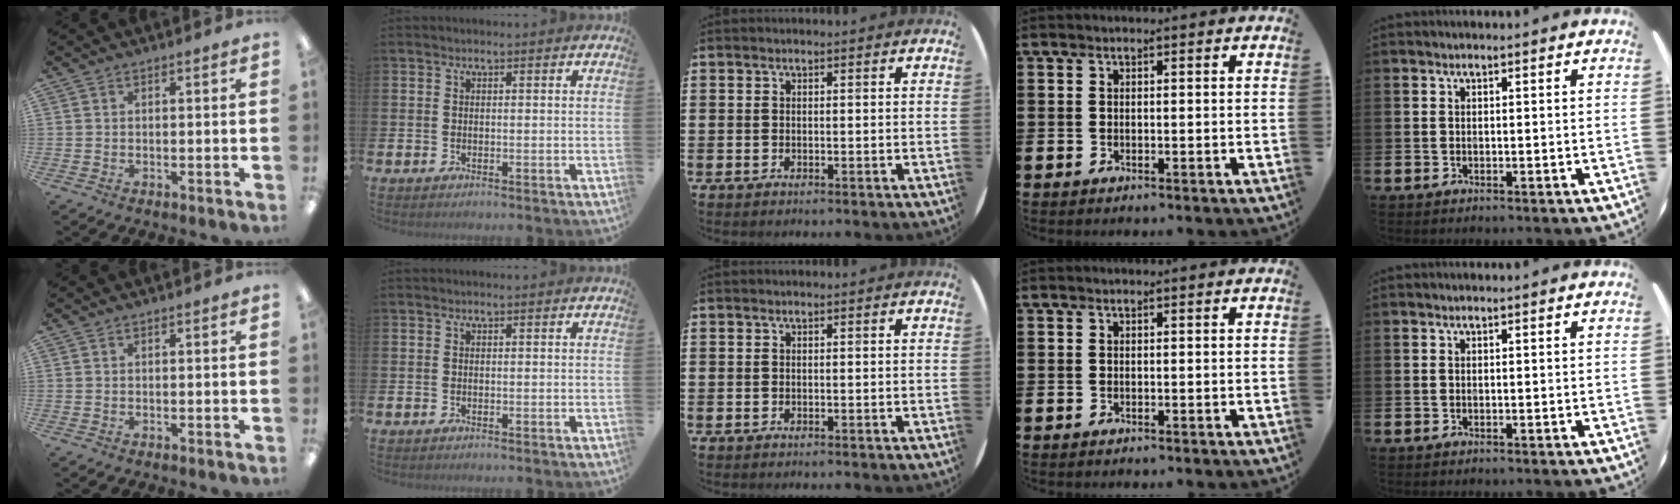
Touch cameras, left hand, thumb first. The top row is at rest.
{}